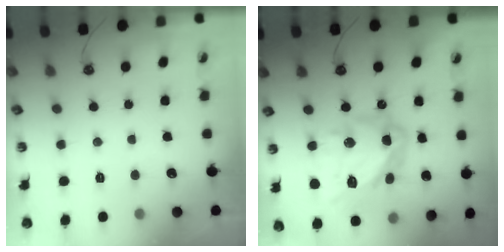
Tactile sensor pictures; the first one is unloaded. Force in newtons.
{"total": 22.0, "press": 21.9, "slide": 2.2}